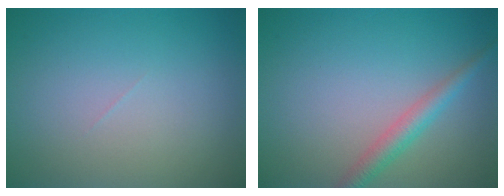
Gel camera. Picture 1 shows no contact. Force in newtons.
{"total": 2.3, "press": 2.3, "slide": 0.1}